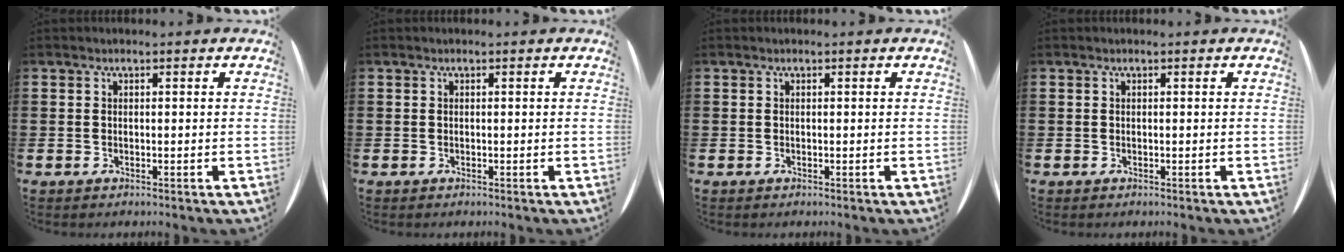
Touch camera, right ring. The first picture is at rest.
{"total": 0.0}
{"total": 0.0}
{"total": 0.0}